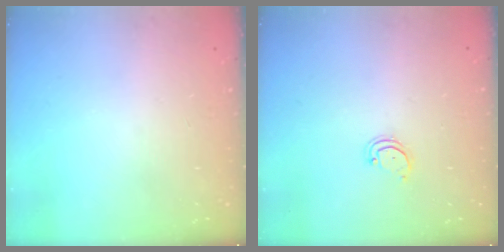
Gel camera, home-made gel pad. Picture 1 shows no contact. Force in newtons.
{"total": 2.6, "press": 2.6, "slide": 0.2}